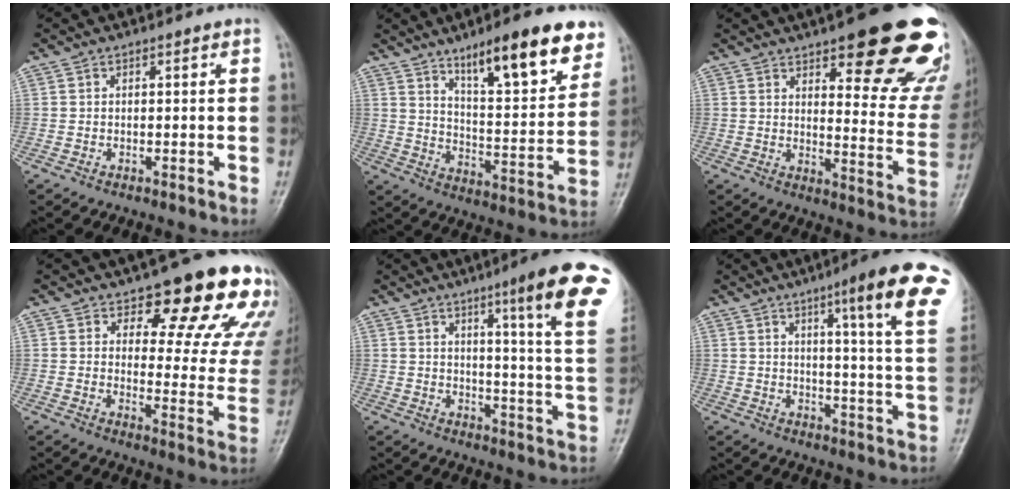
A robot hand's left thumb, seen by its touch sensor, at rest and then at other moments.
{"total": 17.9, "force": [11.5, 4.8, 12.9], "torque": [-0.146, -0.058, 0.179]}
{"total": 24.2, "force": [14.8, 7.3, 17.6], "torque": [-0.179, -0.069, 0.184]}
{"total": 17.1, "force": [13.2, 6.1, 8.9], "torque": [-0.050, -0.086, 0.149]}
{"total": 17.6, "force": [9.3, 0.9, 14.9], "torque": [-0.177, -0.048, 0.113]}
{"total": 17.6, "force": [9.1, 1.2, 15.0], "torque": [-0.180, -0.041, 0.109]}